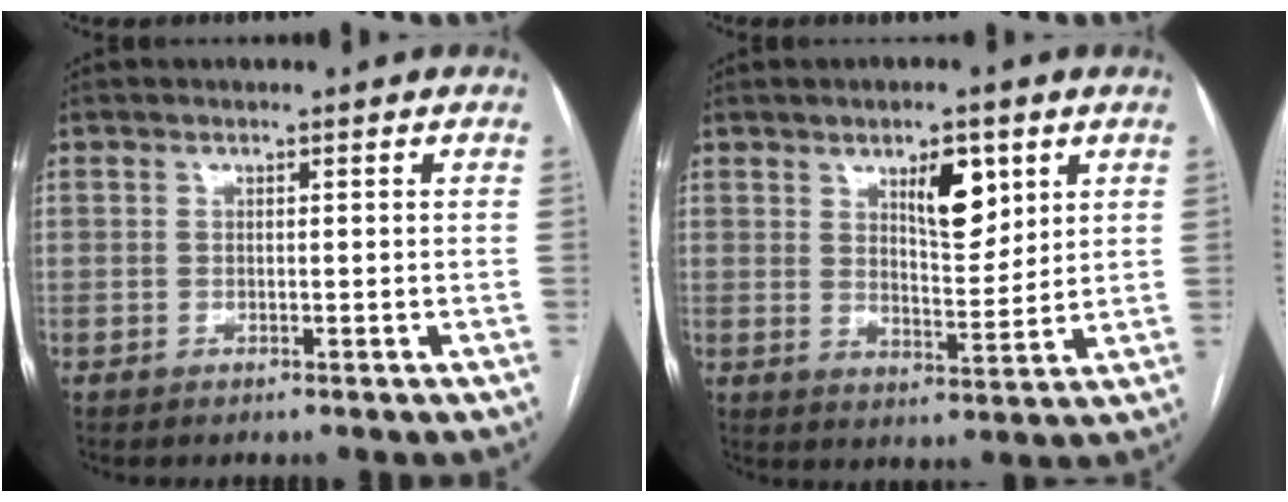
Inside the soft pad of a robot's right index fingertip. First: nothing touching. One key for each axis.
{"total": 7.3, "fx": 3.7, "fy": 2.6, "fz": 5.8, "tx": -0.094, "ty": -0.002, "tz": 0.062}